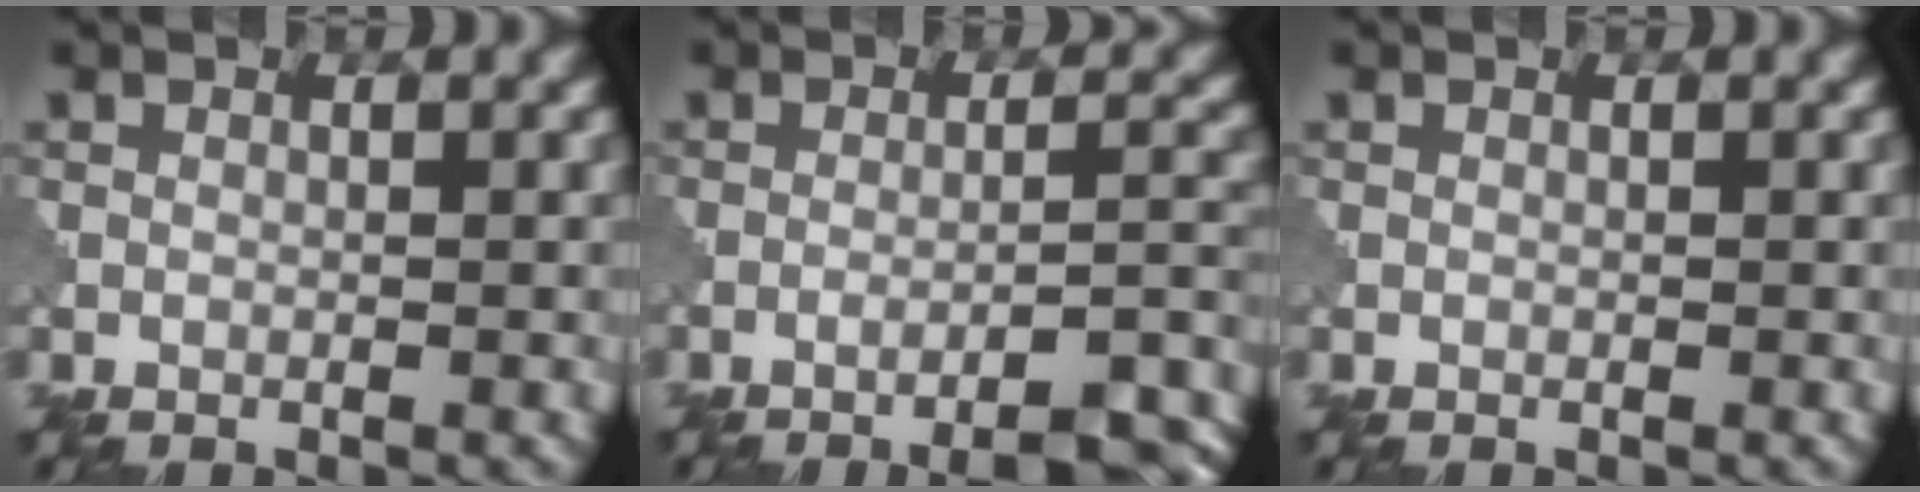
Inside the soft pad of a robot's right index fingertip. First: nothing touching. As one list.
[{"total": 8.5, "force": [-6.2, 1.8, 5.5], "torque": [-0.061, 0.011, -0.074]}, {"total": 0.0}]